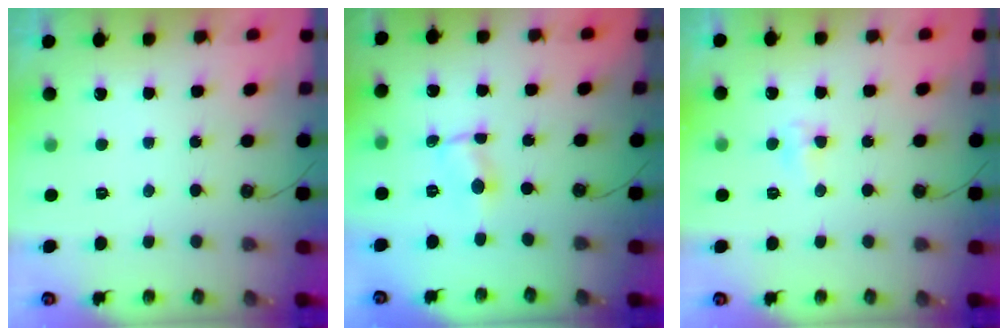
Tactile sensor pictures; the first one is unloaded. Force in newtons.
{"total": 0.7, "press": 0.6, "slide": 0.1}
{"total": 3.5, "press": 3.4, "slide": 0.5}